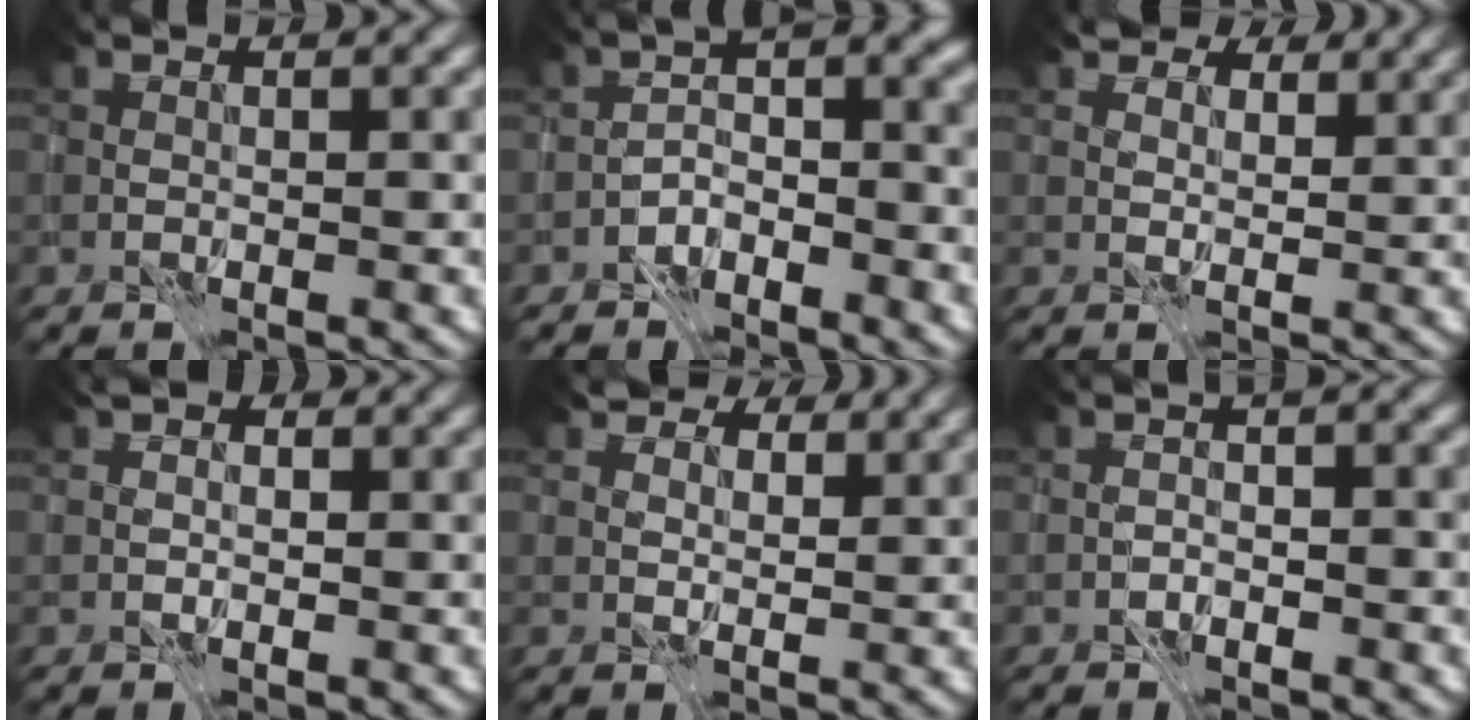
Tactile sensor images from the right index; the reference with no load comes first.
{"total": 3.4, "force": [-2.4, 1.5, 1.8], "torque": [-0.028, 0.010, -0.050]}
{"total": 4.9, "force": [3.7, 2.8, 1.6], "torque": [-0.032, 0.002, 0.051]}
{"total": 0.9, "force": [0.2, 0.8, 0.4], "torque": [-0.005, 0.003, -0.005]}
{"total": 5.4, "force": [4.0, 3.1, 1.8], "torque": [-0.037, 0.004, 0.052]}
{"total": 1.3, "force": [-1.0, 0.5, 0.8], "torque": [-0.017, 0.004, -0.022]}